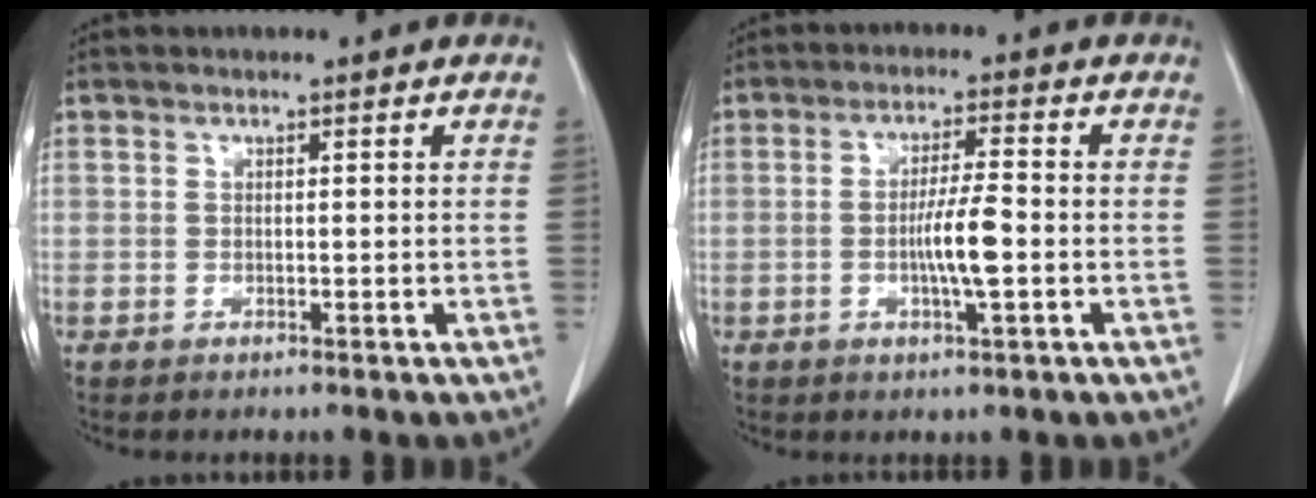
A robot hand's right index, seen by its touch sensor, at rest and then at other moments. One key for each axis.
{"total": 5.8, "fx": -1.2, "fy": 0.3, "fz": 5.7, "tx": -0.106, "ty": -0.005, "tz": -0.022}